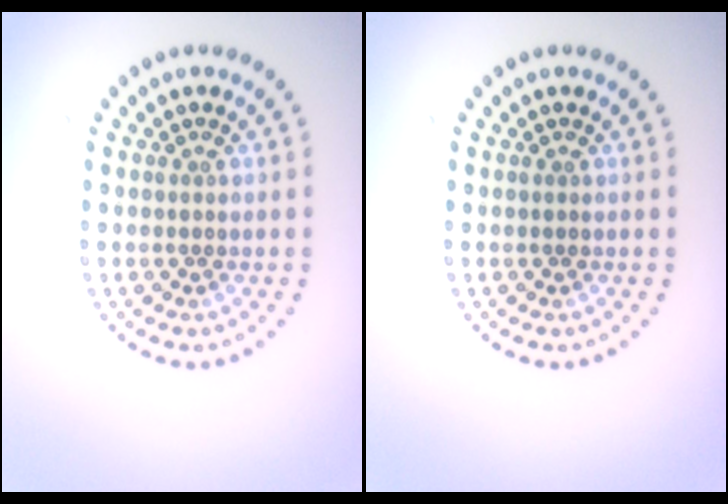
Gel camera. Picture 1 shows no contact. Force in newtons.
{"total": 0.0}